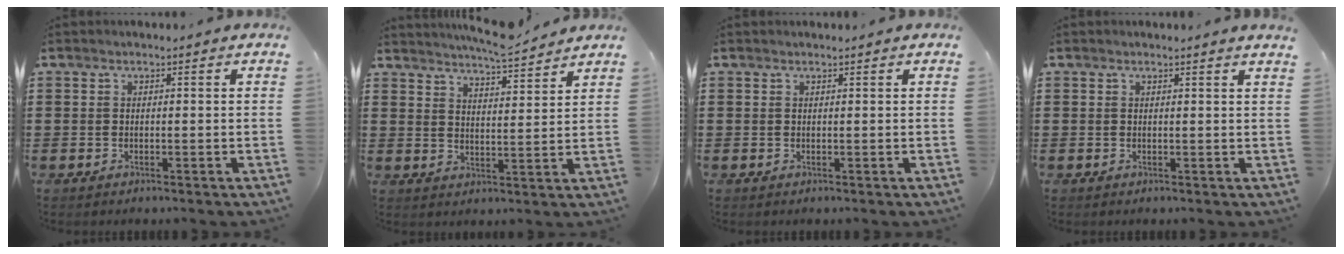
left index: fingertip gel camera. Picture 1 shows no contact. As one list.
[{"total": 5.6, "force": [5.4, -0.1, 1.5], "torque": [-0.039, -0.025, 0.095]}, {"total": 0.0}, {"total": 0.9, "force": [0.7, -0.2, 0.4], "torque": [-0.009, -0.004, 0.014]}]